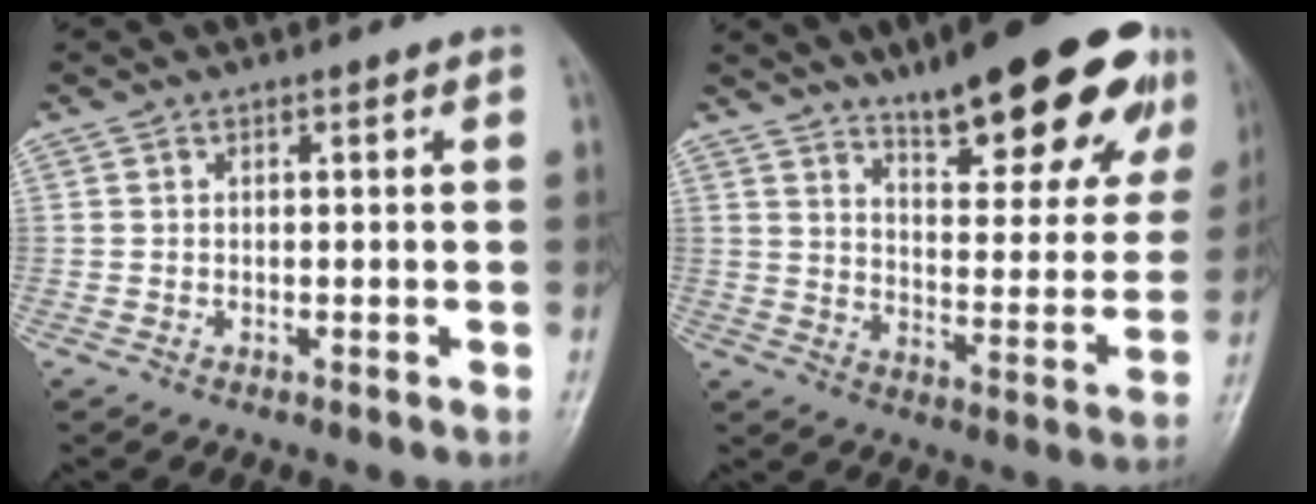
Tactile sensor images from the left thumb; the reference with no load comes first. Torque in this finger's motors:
{"motor_torque": [1.12, 1.12, 1.52, -1.25, 0.09]}